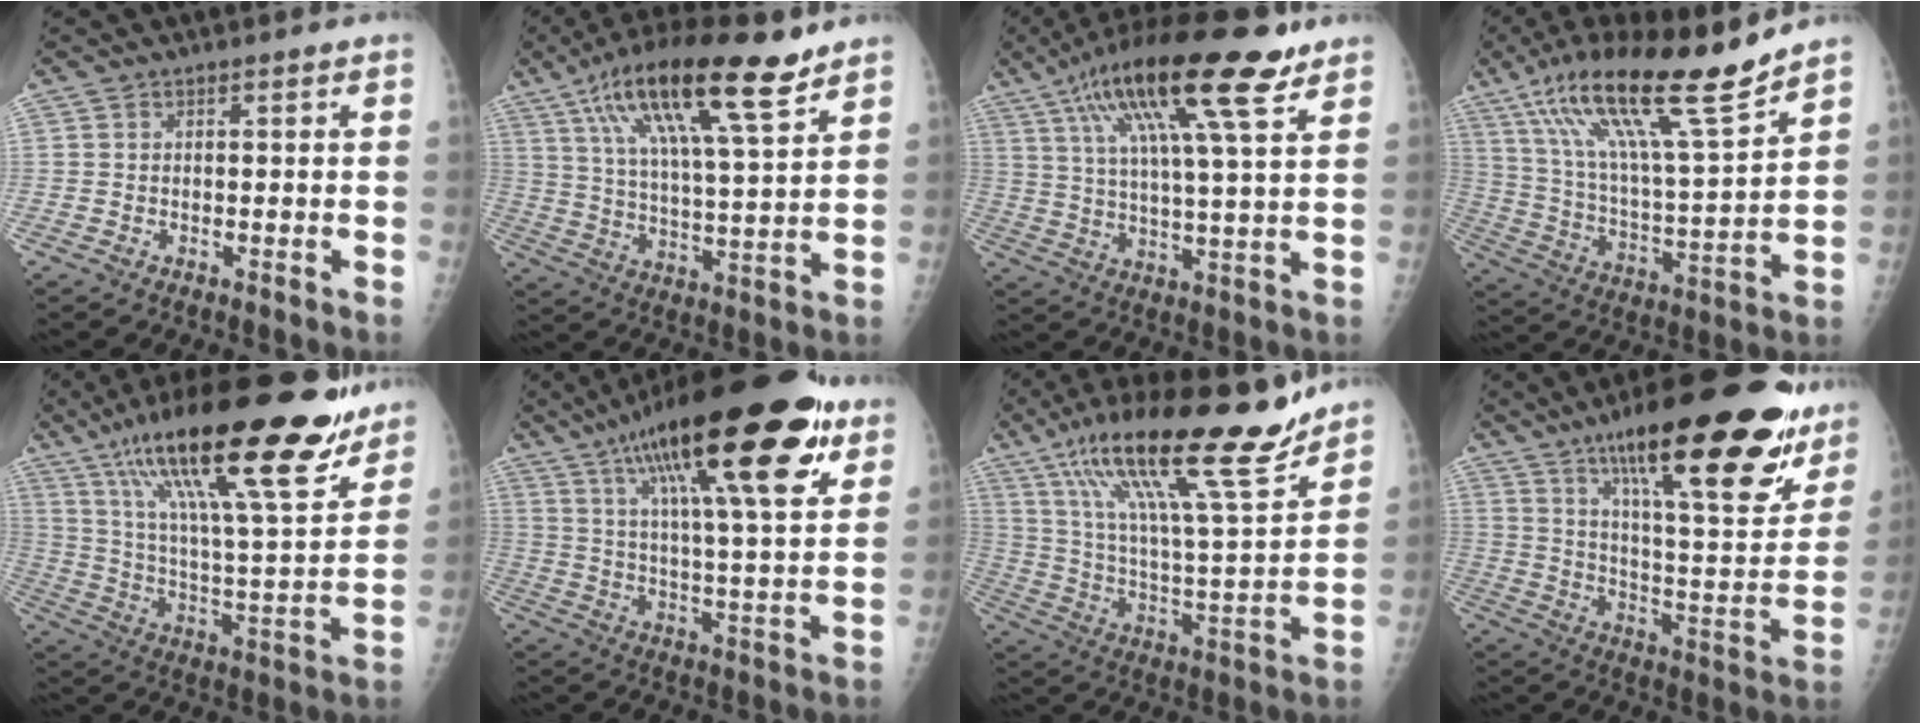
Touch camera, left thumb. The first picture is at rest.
{"total": 20.0, "force": [11.7, 4.8, 15.4], "torque": [-0.261, -0.025, 0.206]}
{"total": 20.7, "force": [10.9, 4.8, 17.0], "torque": [-0.288, -0.006, 0.181]}
{"total": 21.3, "force": [14.8, 2.7, 15.1], "torque": [-0.252, -0.053, 0.265]}
{"total": 28.6, "force": [18.8, 6.5, 20.7], "torque": [-0.320, -0.048, 0.312]}
{"total": 28.3, "force": [15.1, 7.4, 22.8], "torque": [-0.354, -0.022, 0.236]}
{"total": 25.0, "force": [17.2, 4.3, 17.6], "torque": [-0.284, -0.058, 0.295]}
{"total": 30.4, "force": [18.3, 8.2, 22.8], "torque": [-0.297, -0.056, 0.279]}